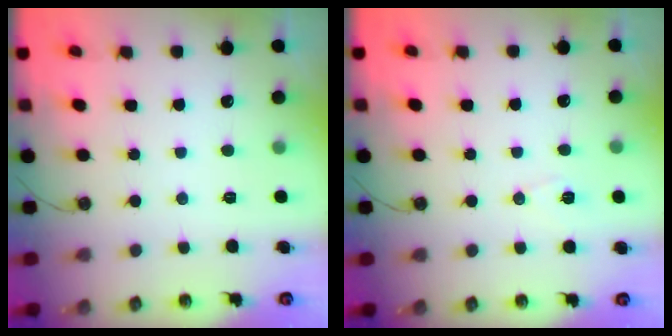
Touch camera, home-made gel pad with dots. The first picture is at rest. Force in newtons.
{"total": 6.0, "press": 4.8, "slide": 3.6}